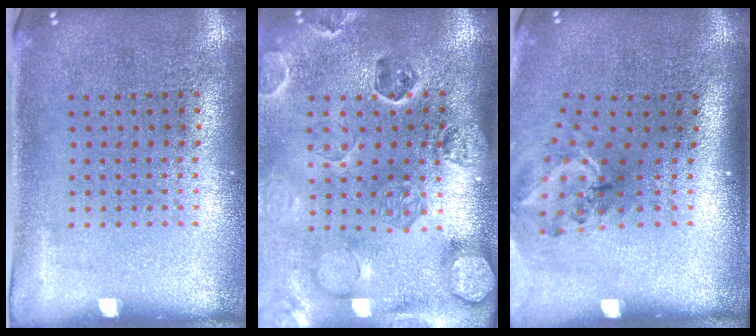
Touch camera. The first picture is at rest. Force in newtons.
{"total": 2.7, "press": 2.6, "slide": 0.5}
{"total": 1.4, "press": 1.1, "slide": 0.9}